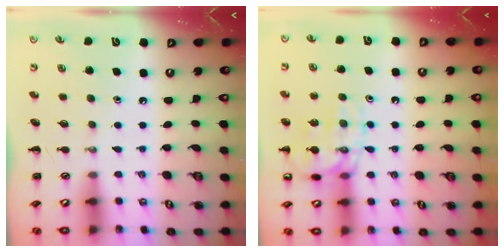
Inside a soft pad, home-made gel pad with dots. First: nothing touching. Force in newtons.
{"total": 13.4, "press": 13.3, "slide": 1.4}